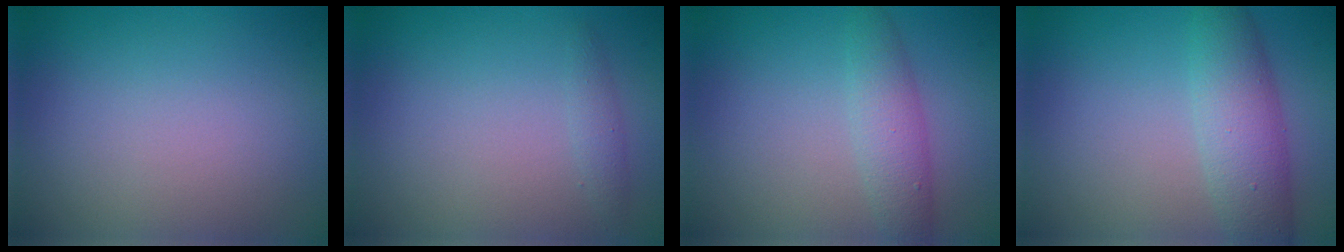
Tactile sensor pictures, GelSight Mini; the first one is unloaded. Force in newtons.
{"total": 1.0, "press": 1.0, "slide": 0.0}
{"total": 2.8, "press": 2.8, "slide": 0.0}
{"total": 4.7, "press": 4.7, "slide": 0.2}